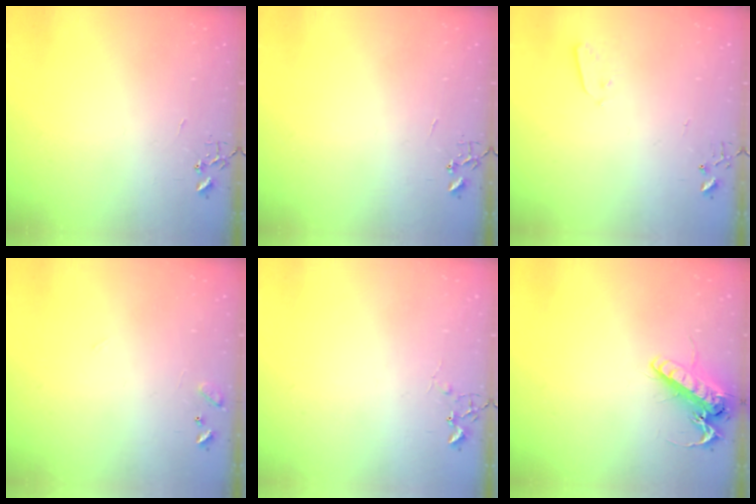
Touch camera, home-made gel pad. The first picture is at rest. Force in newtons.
{"total": 0.0}
{"total": 2.9, "press": 2.9, "slide": 0.4}
{"total": 8.4, "press": 8.4, "slide": 0.5}
{"total": 5.4, "press": 5.3, "slide": 0.8}
{"total": 14.1, "press": 13.9, "slide": 2.6}